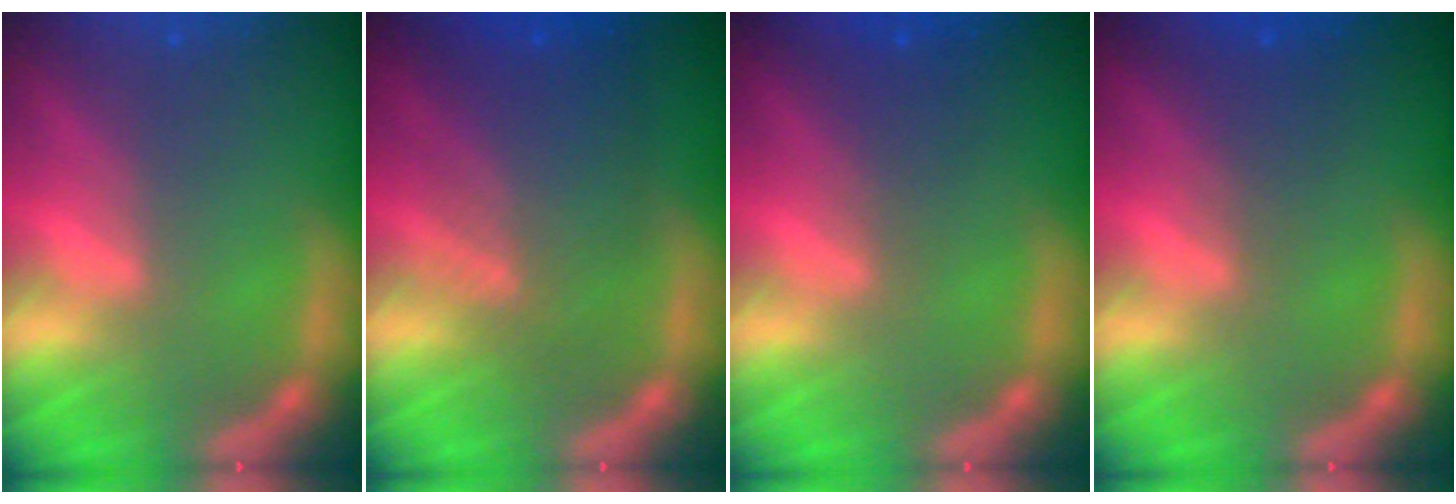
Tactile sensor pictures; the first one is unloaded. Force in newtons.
{"total": 6.6}
{"total": 2.0}
{"total": 1.9}